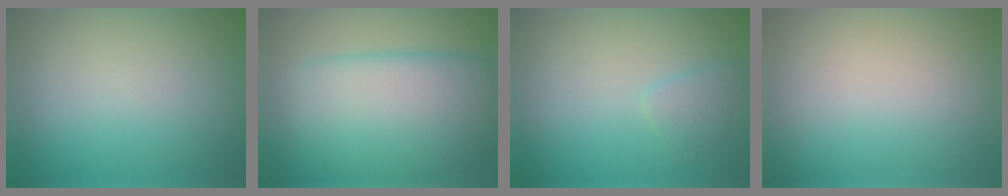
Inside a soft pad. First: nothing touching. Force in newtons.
{"total": 7.9, "press": 7.9, "slide": 0.1}
{"total": 1.2, "press": 1.2, "slide": 0.0}
{"total": 0.0}